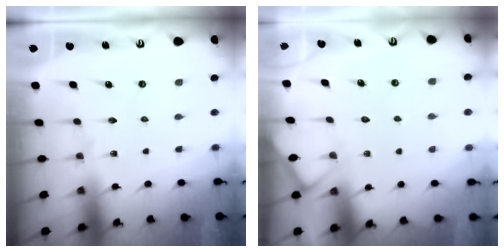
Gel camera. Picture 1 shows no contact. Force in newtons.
{"total": 5.3, "press": 5.3, "slide": 0.3}